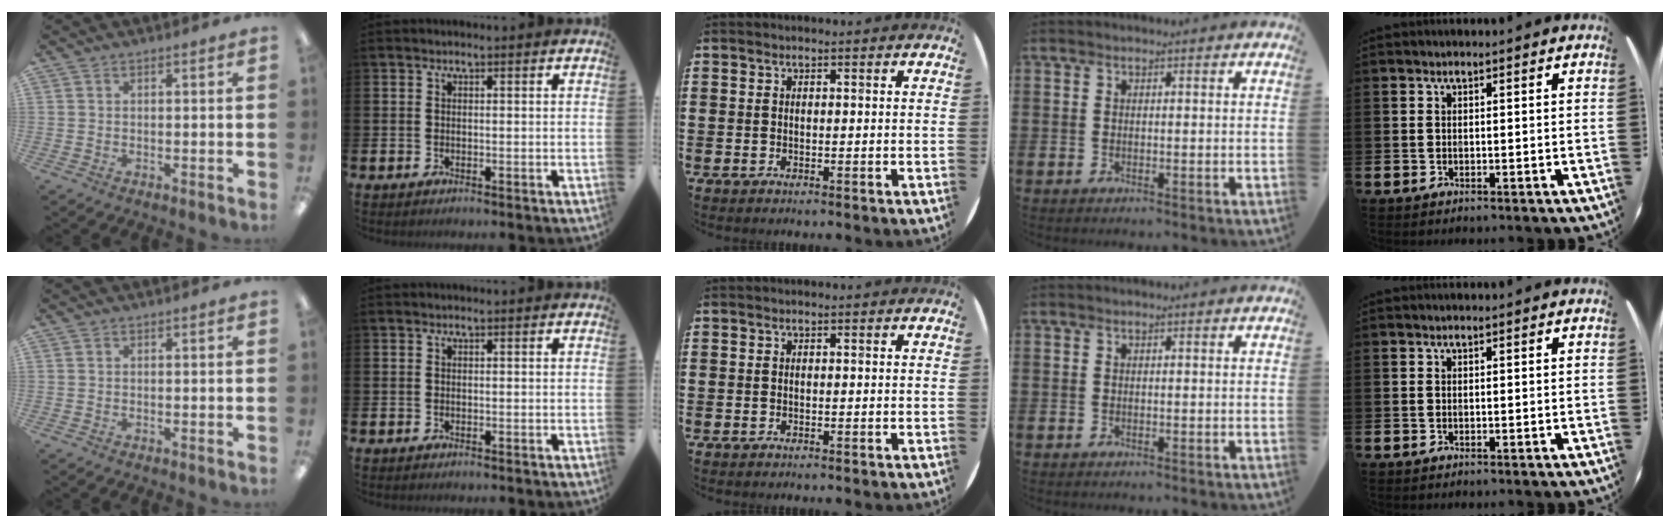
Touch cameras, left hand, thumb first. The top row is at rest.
{}